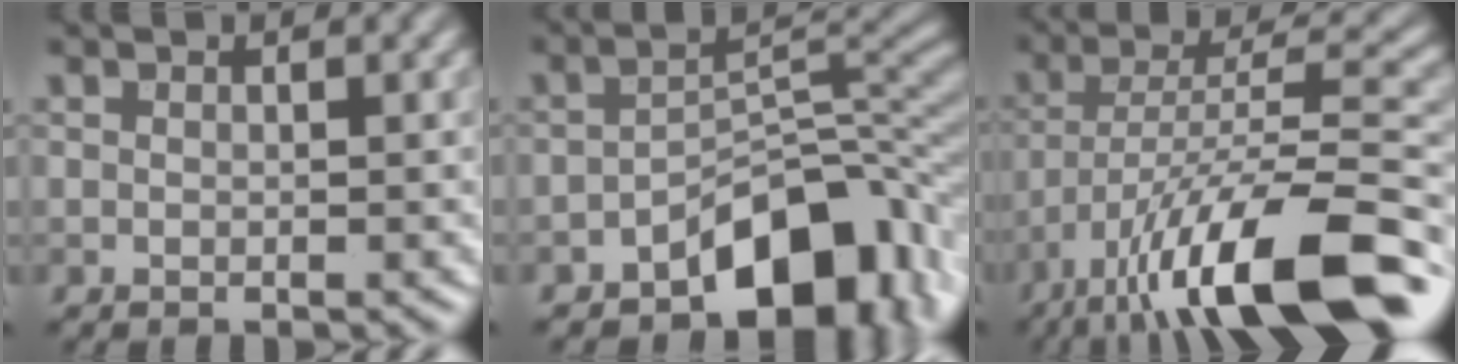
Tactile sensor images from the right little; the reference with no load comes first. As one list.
[{"total": 8.1, "force": [-4.7, 4.0, 5.2], "torque": [-0.058, 0.004, -0.083]}, {"total": 14.8, "force": [-9.4, 3.3, 10.9], "torque": [-0.181, 0.006, -0.163]}]